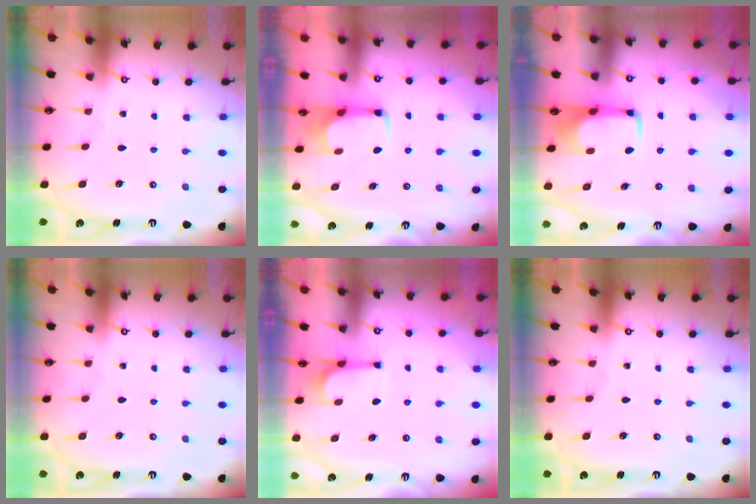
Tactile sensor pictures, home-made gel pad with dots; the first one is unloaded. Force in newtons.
{"total": 2.7, "press": 2.7, "slide": 0.4}
{"total": 1.6, "press": 1.4, "slide": 0.6}
{"total": 0.0}
{"total": 0.8, "press": 0.5, "slide": 0.7}
{"total": 0.0}